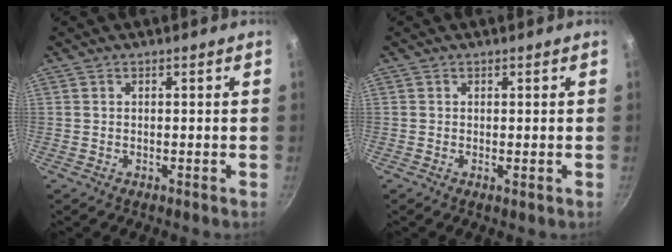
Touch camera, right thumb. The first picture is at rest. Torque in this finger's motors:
{"motor_torque": [-0.28, 0.01, -0.39, -0.08, -0.03]}